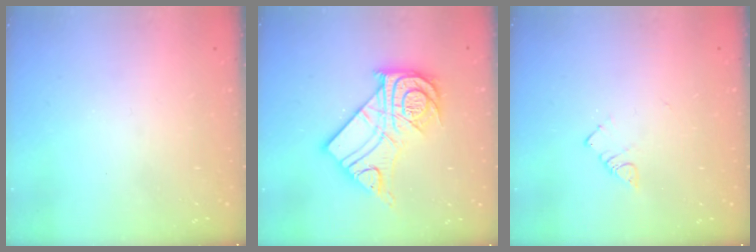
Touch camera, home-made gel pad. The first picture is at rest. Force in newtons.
{"total": 19.6, "press": 19.5, "slide": 1.8}
{"total": 2.9, "press": 2.9, "slide": 0.5}